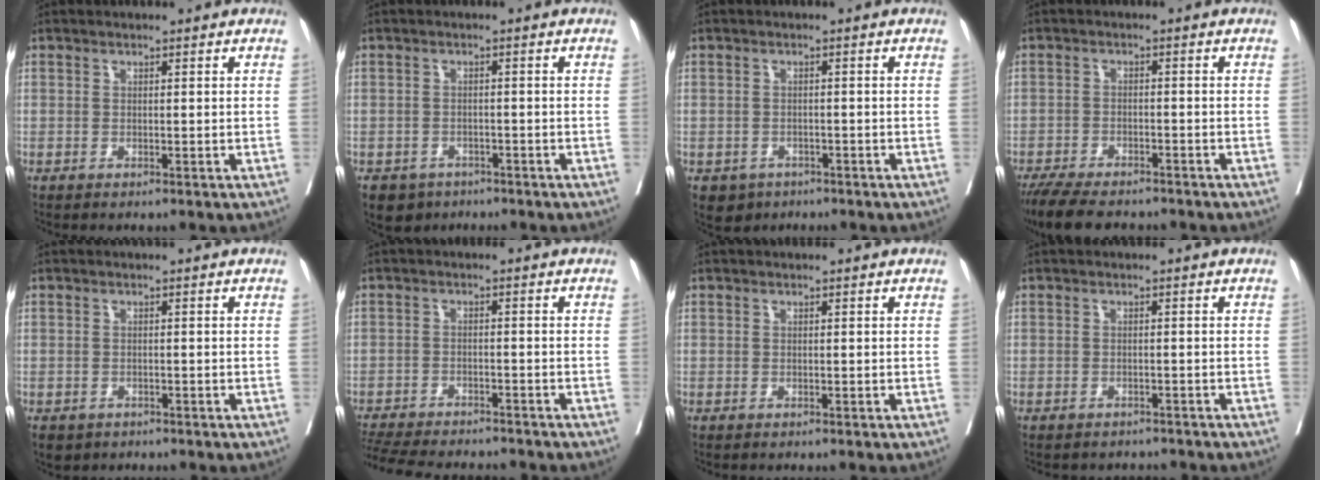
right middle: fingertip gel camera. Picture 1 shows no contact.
{"total": 3.9, "force": [-2.7, 2.7, 0.3], "torque": [-0.004, 0.004, -0.042]}
{"total": 3.2, "force": [-2.0, 2.5, 0.4], "torque": [-0.005, 0.005, -0.028]}
{"total": 10.7, "force": [-9.1, 3.0, 4.7], "torque": [-0.076, -0.014, -0.142]}
{"total": 3.6, "force": [-2.6, 2.4, 0.9], "torque": [-0.013, -0.002, -0.037]}
{"total": 14.6, "force": [-13.2, 3.0, 5.4], "torque": [-0.125, -0.015, -0.190]}
{"total": 0.0}
{"total": 3.9, "force": [-3.6, 1.4, 0.1], "torque": [0.001, 0.000, -0.047]}